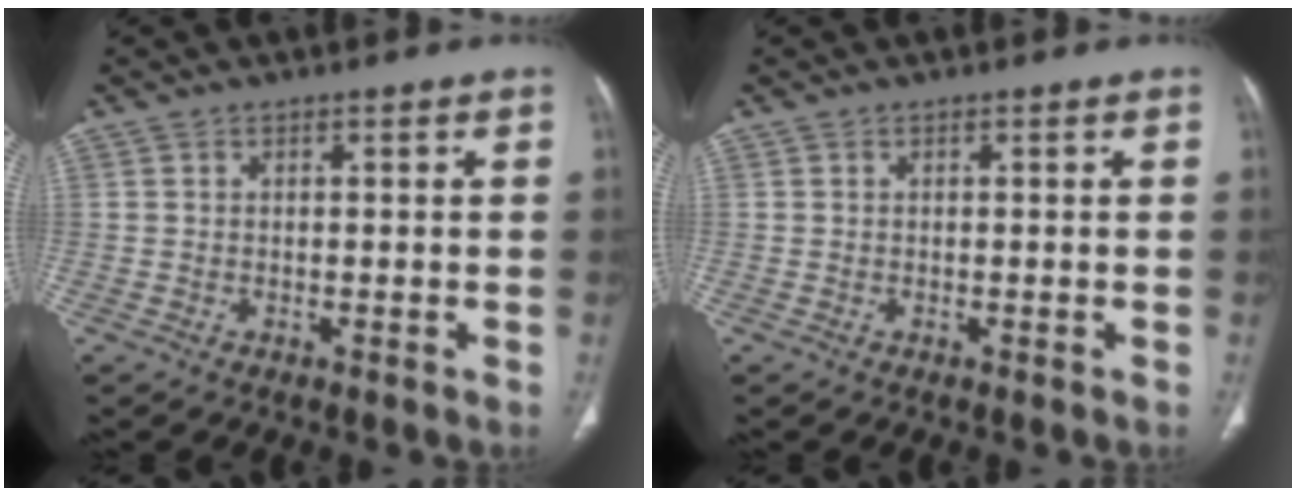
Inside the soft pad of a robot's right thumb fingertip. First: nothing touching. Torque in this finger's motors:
{"motor_torque": [0.24, 0.06, 0.33, -0.20, -0.02]}